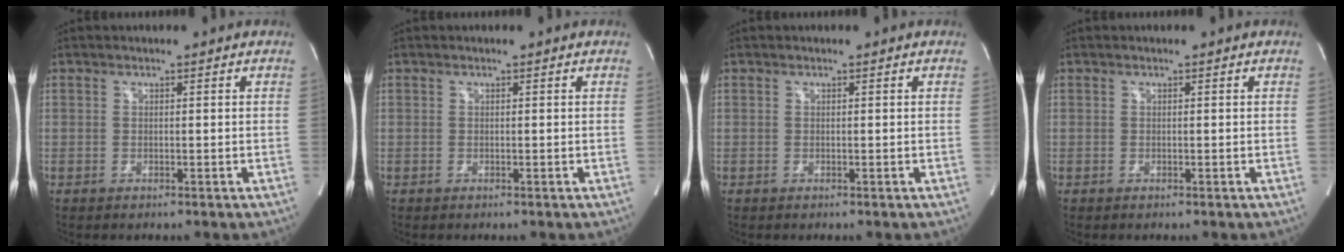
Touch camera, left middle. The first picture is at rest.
{"total": 0.0}
{"total": 0.0}
{"total": 0.0}